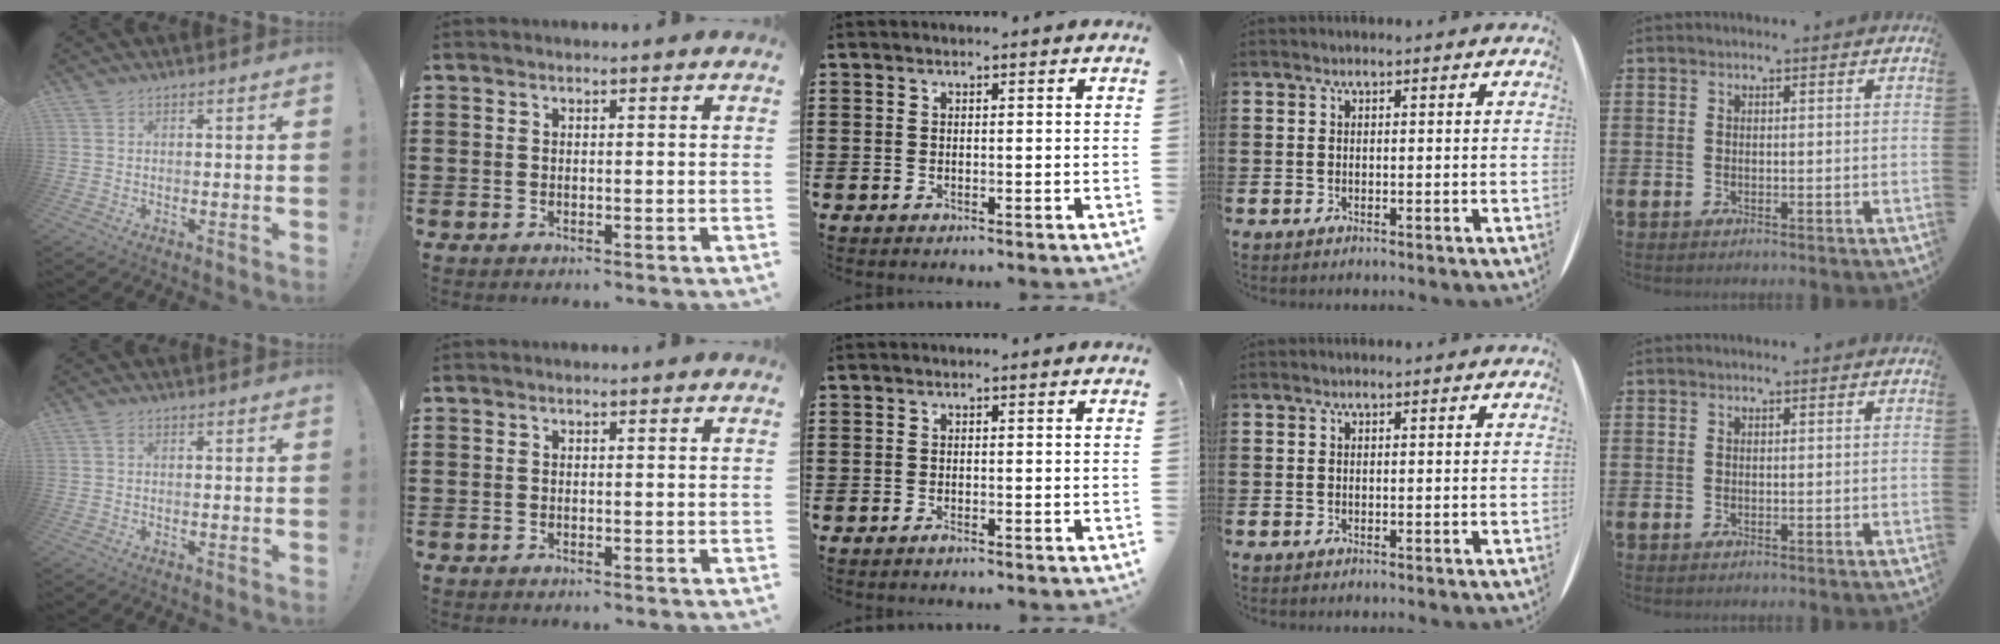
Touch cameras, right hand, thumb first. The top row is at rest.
{"thumb": {"total": 1.0, "force": [0.0, 0.7, 0.7], "torque": [-0.007, 0.002, -0.002]}, "middle": {"total": 0.6, "force": [-0.4, 0.2, 0.4], "torque": [-0.010, -0.006, -0.006]}}